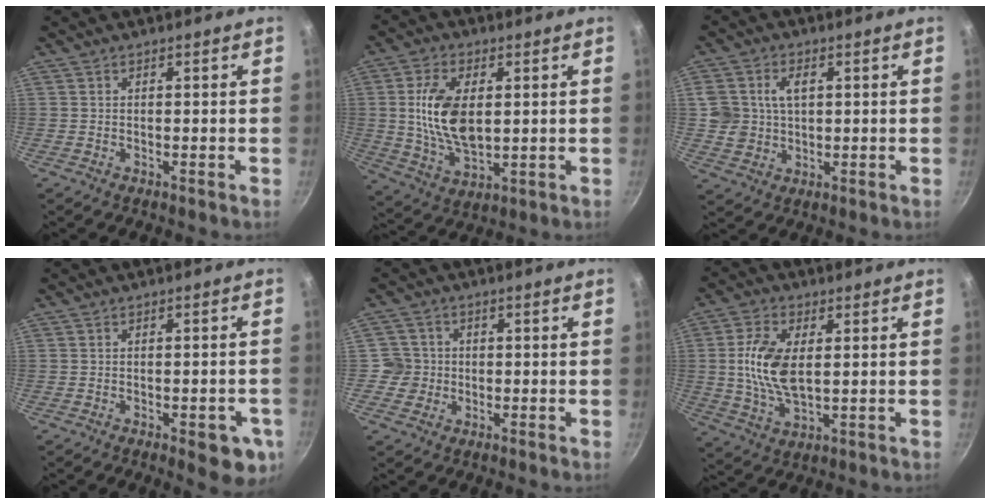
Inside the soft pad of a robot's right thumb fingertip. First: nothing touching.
{"total": 13.3, "force": [1.6, 7.2, 11.1], "torque": [-0.207, -0.009, 0.039]}
{"total": 7.5, "force": [1.7, 5.6, 4.7], "torque": [-0.075, 0.001, 0.039]}
{"total": 6.6, "force": [-3.1, 2.4, 5.3], "torque": [-0.048, 0.009, -0.032]}
{"total": 4.2, "force": [-0.5, 4.1, -0.1], "torque": [0.031, 0.012, -0.015]}
{"total": 11.3, "force": [1.2, 5.8, 9.7], "torque": [-0.199, -0.007, 0.029]}